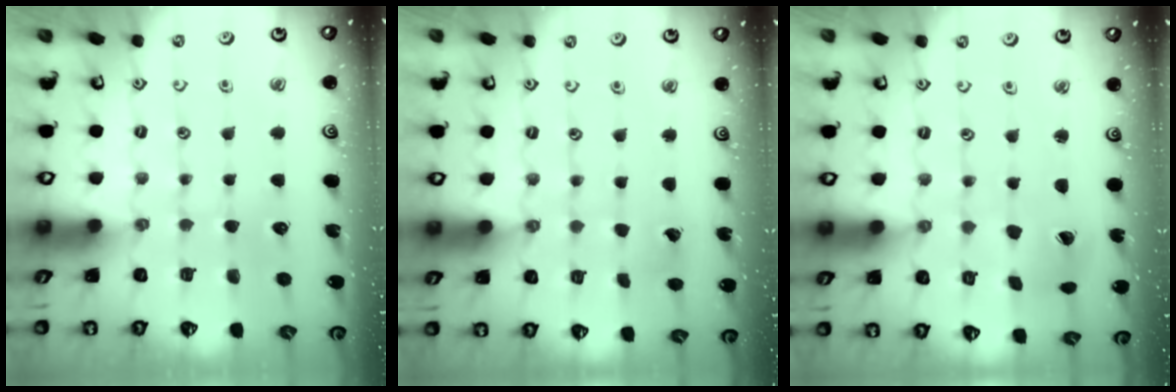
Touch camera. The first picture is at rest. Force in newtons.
{"total": 2.7, "press": 2.7, "slide": 0.3}
{"total": 3.0, "press": 2.9, "slide": 0.5}